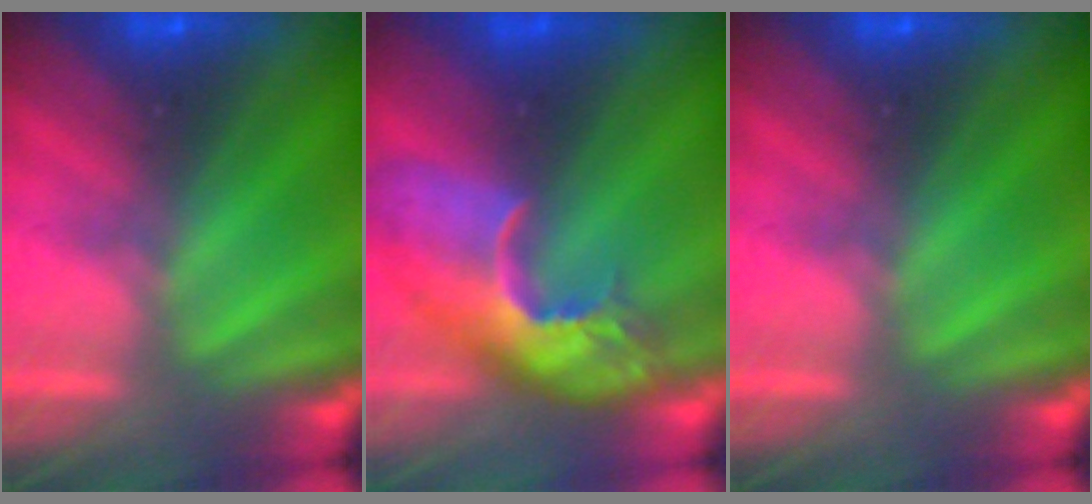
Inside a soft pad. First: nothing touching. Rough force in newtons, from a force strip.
{"total": 9.3}
{"total": 0.0}